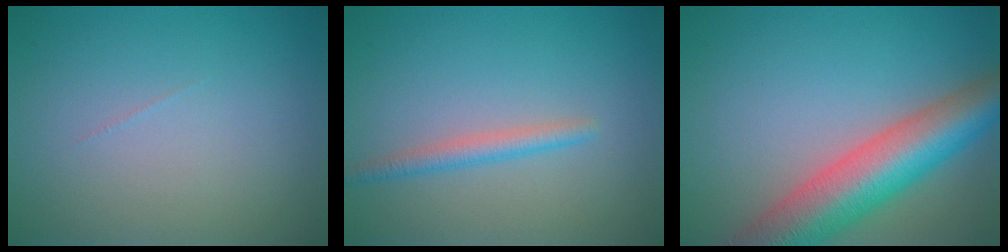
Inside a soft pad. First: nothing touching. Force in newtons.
{"total": 1.8, "press": 1.8, "slide": 0.1}
{"total": 9.9, "press": 9.9, "slide": 0.5}